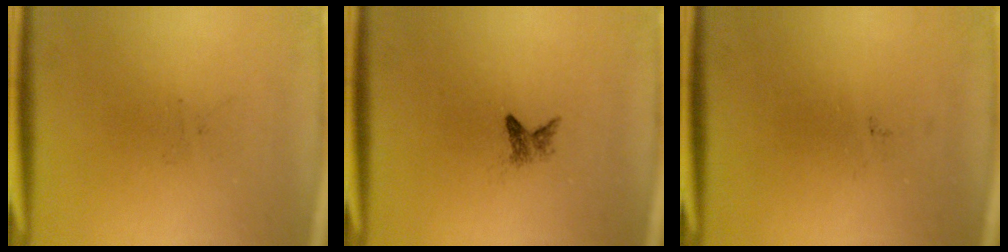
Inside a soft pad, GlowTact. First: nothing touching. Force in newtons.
{"total": 1.4}
{"total": 0.0}